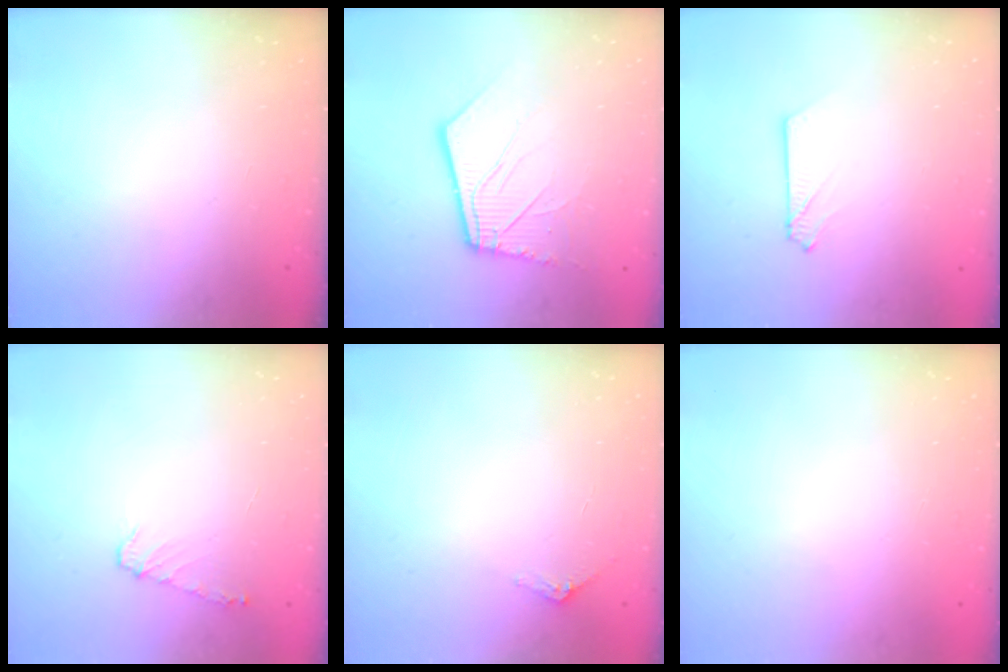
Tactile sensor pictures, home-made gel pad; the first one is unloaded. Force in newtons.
{"total": 12.4, "press": 12.3, "slide": 1.7}
{"total": 2.6, "press": 2.6, "slide": 0.3}
{"total": 6.4, "press": 6.3, "slide": 0.6}
{"total": 2.9, "press": 2.9, "slide": 0.2}
{"total": 0.0}